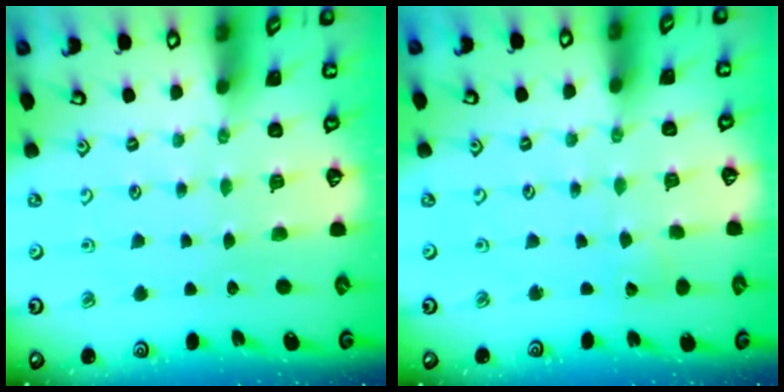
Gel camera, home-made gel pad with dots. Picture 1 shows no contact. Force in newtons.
{"total": 2.3, "press": 2.2, "slide": 0.3}